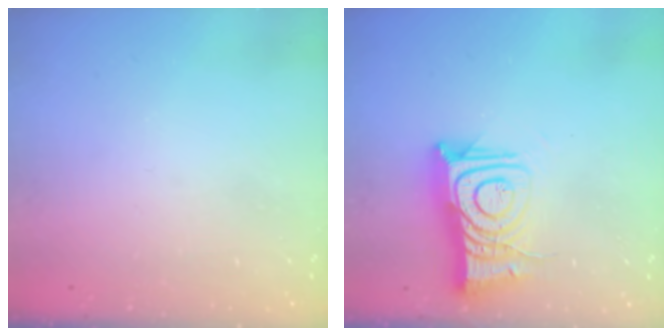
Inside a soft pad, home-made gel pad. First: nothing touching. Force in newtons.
{"total": 15.9, "press": 15.9, "slide": 1.7}